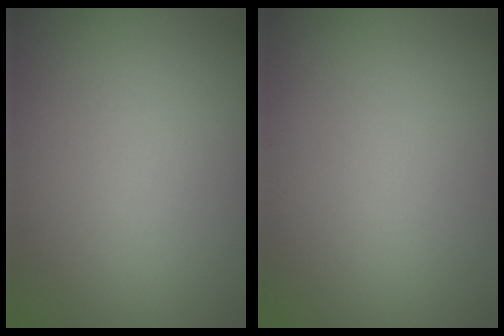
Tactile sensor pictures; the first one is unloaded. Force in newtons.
{"total": 0.0}